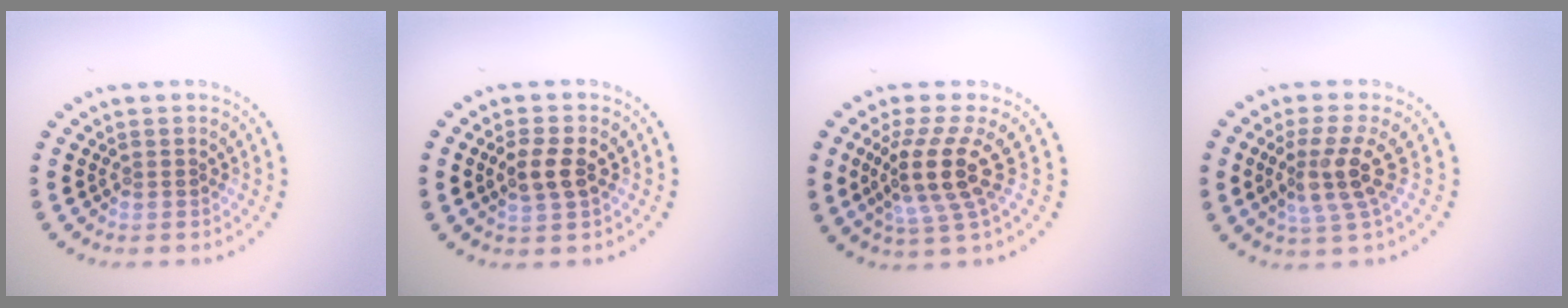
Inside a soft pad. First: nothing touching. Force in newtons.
{"total": 2.7, "press": 2.6, "slide": 0.6}
{"total": 4.5, "press": 3.4, "slide": 3.0}
{"total": 3.6, "press": 2.8, "slide": 2.3}